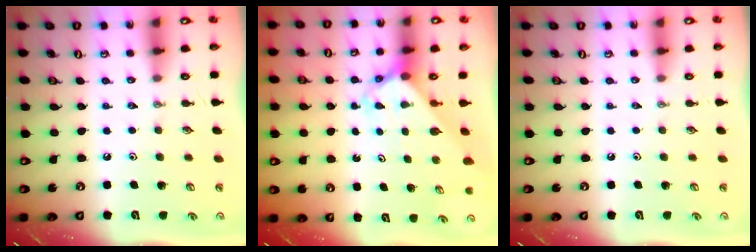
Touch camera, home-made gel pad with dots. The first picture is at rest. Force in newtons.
{"total": 2.5, "press": 2.5, "slide": 0.1}
{"total": 0.0}